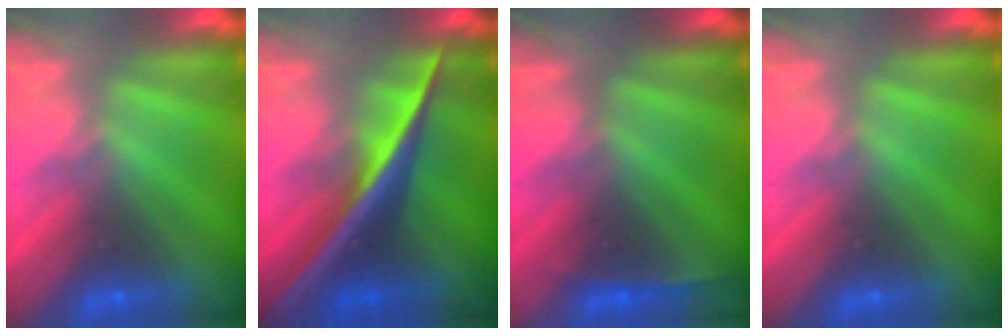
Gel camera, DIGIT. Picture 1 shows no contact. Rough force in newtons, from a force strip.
{"total": 2.6}
{"total": 1.6}
{"total": 0.0}